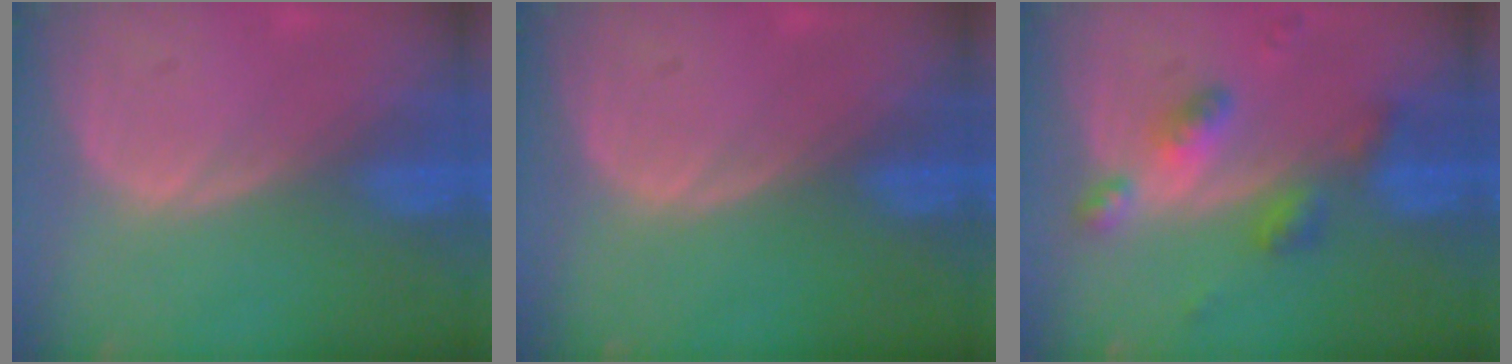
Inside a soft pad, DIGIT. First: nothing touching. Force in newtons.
{"total": 0.0}
{"total": 6.2, "press": 5.5, "slide": 3.0}